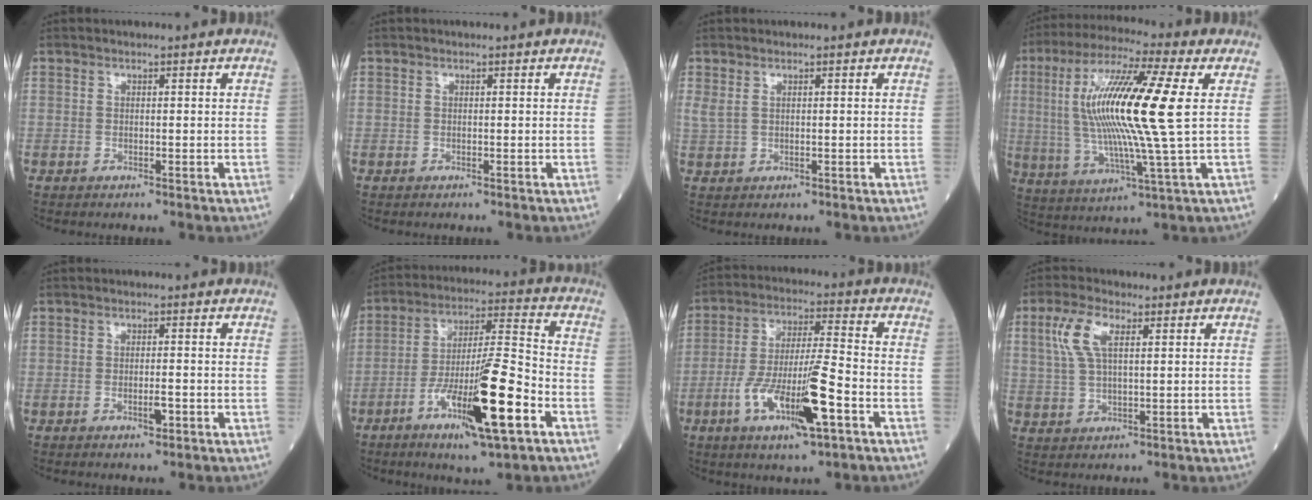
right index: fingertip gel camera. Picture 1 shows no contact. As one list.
[{"total": 0.0}, {"total": 1.9, "force": [1.2, 0.4, 1.5], "torque": [-0.046, 0.005, 0.033]}, {"total": 18.4, "force": [2.8, 0.4, 18.2], "torque": [-0.366, 0.009, 0.039]}, {"total": 2.0, "force": [-0.7, 0.3, 1.8], "torque": [-0.033, -0.002, -0.010]}, {"total": 16.0, "force": [-6.7, 1.0, 14.5], "torque": [-0.260, -0.013, -0.113]}, {"total": 13.6, "force": [-5.2, 1.6, 12.5], "torque": [-0.238, -0.009, -0.089]}, {"total": 6.2, "force": [2.4, 2.1, 5.3], "torque": [-0.127, 0.014, 0.052]}]